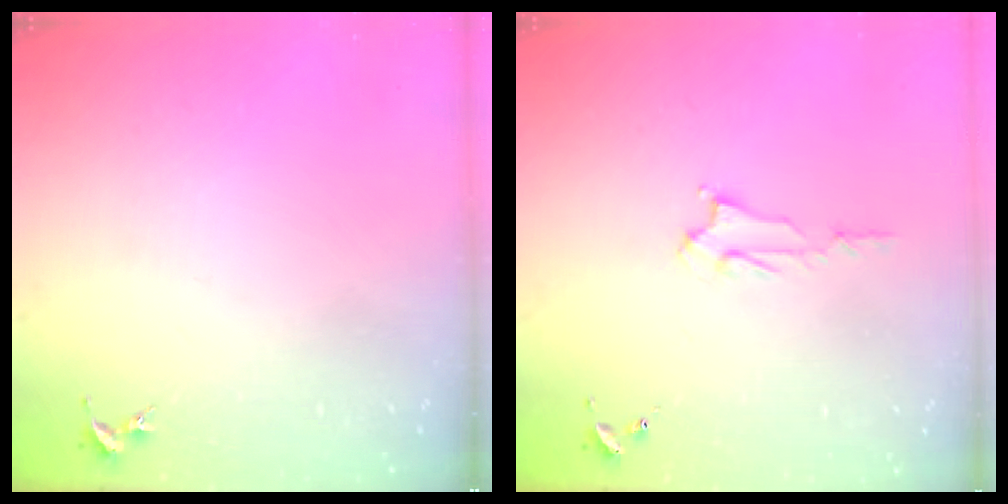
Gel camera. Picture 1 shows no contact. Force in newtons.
{"total": 2.2, "press": 2.2, "slide": 0.4}